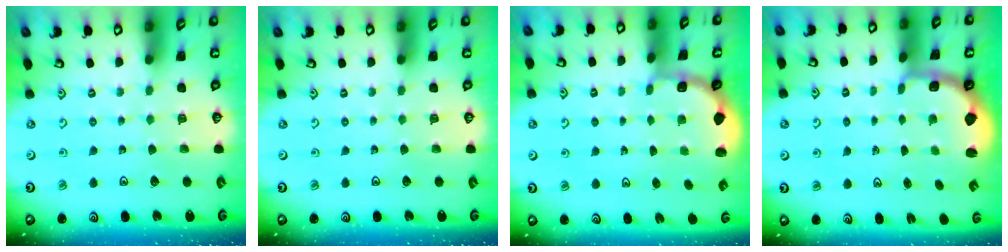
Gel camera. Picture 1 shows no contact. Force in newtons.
{"total": 0.0}
{"total": 1.9, "press": 1.8, "slide": 0.7}
{"total": 2.5, "press": 1.1, "slide": 2.2}